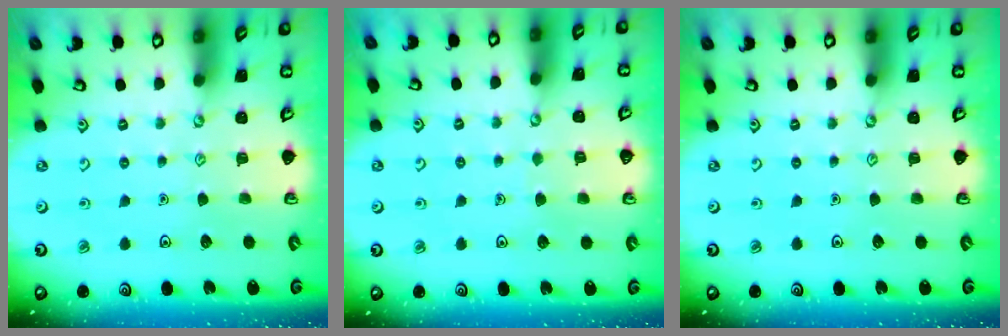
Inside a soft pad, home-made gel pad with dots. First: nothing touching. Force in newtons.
{"total": 2.4, "press": 2.4, "slide": 0.2}
{"total": 0.0}